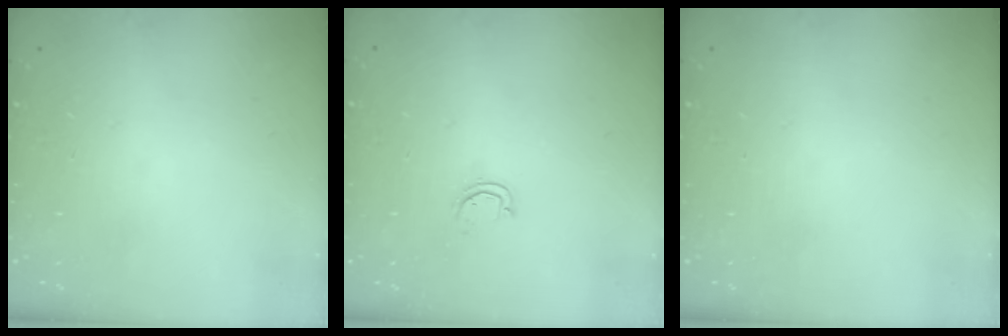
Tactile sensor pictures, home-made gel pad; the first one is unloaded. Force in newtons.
{"total": 3.2, "press": 3.2, "slide": 0.2}
{"total": 0.0}